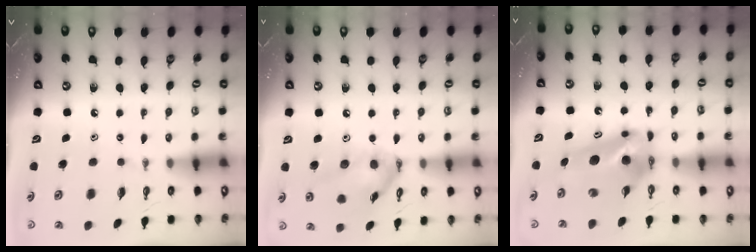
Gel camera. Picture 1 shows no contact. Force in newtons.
{"total": 13.0, "press": 13.0, "slide": 0.9}
{"total": 9.2, "press": 6.0, "slide": 6.9}